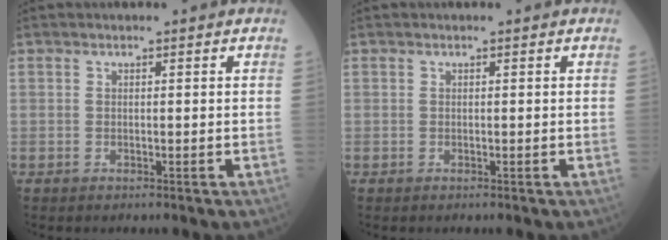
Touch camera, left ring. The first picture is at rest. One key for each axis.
{"total": 0.0}